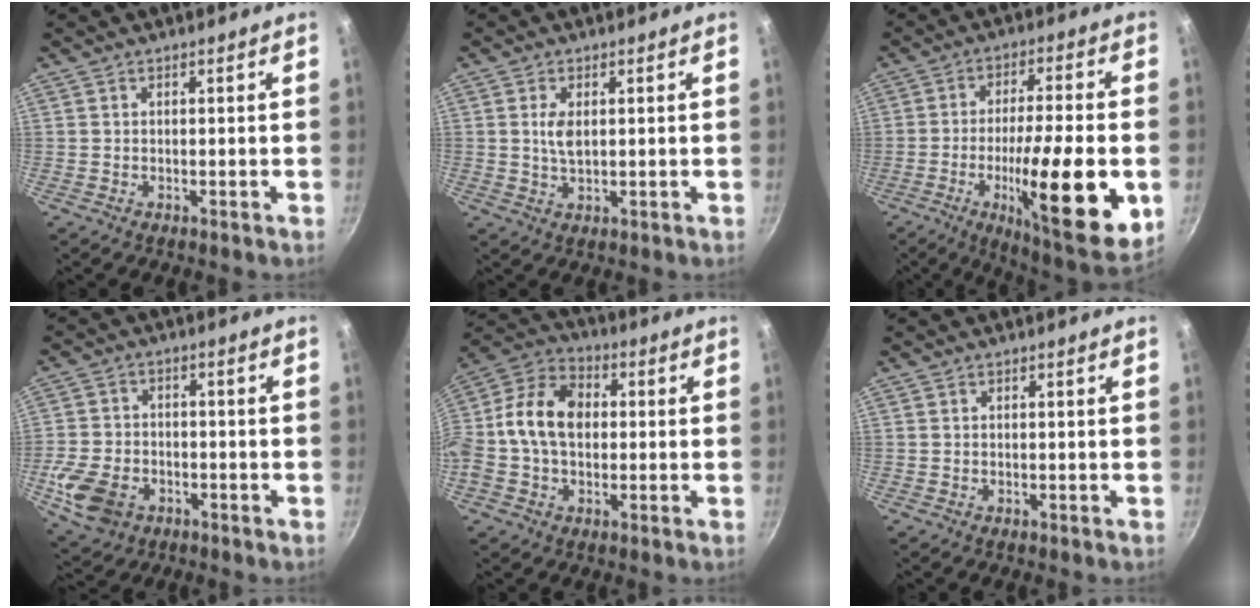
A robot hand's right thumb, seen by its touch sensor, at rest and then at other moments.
{"total": 3.5, "force": [0.7, 1.8, 2.9], "torque": [-0.056, -0.004, 0.015]}
{"total": 22.0, "force": [-5.5, 4.9, 20.7], "torque": [-0.299, 0.008, -0.085]}
{"total": 10.5, "force": [-3.9, 7.5, 6.2], "torque": [-0.124, 0.018, -0.070]}
{"total": 14.4, "force": [0.4, 10.3, 10.0], "torque": [-0.155, 0.033, -0.015]}
{"total": 0.0}